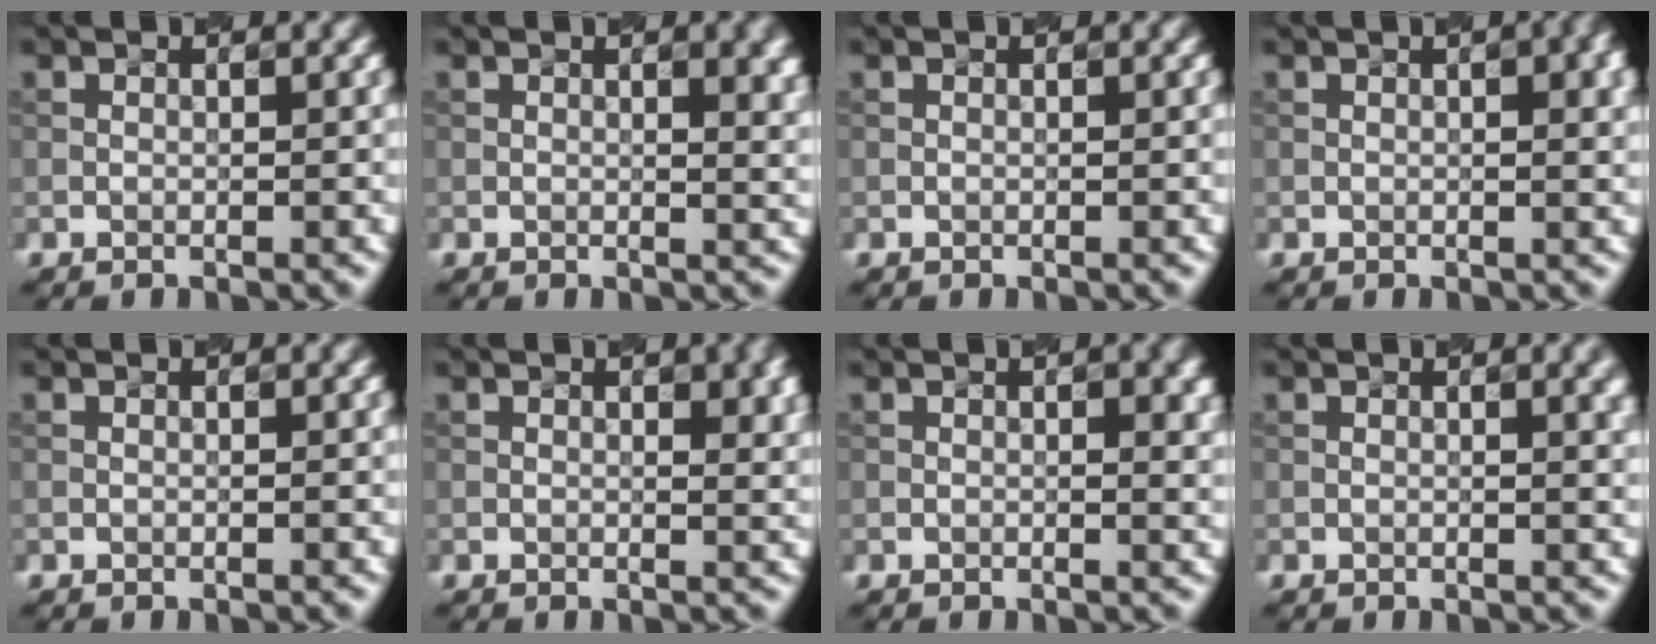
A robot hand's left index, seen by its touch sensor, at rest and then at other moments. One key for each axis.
{"total": 5.1, "fx": 1.5, "fy": 2.4, "fz": 4.3, "tx": -0.021, "ty": 0.013, "tz": 0.022}
{"total": 0.0}
{"total": 4.0, "fx": 1.1, "fy": 1.5, "fz": 3.5, "tx": -0.030, "ty": 0.014, "tz": 0.012}
{"total": 0.0}
{"total": 3.6, "fx": 1.3, "fy": 1.4, "fz": 3.1, "tx": -0.025, "ty": 0.008, "tz": 0.023}
{"total": 2.9, "fx": 0.7, "fy": 1.1, "fz": 2.6, "tx": -0.020, "ty": 0.006, "tz": 0.015}
{"total": 2.9, "fx": 1.0, "fy": 1.1, "fz": 2.5, "tx": -0.016, "ty": 0.006, "tz": 0.009}